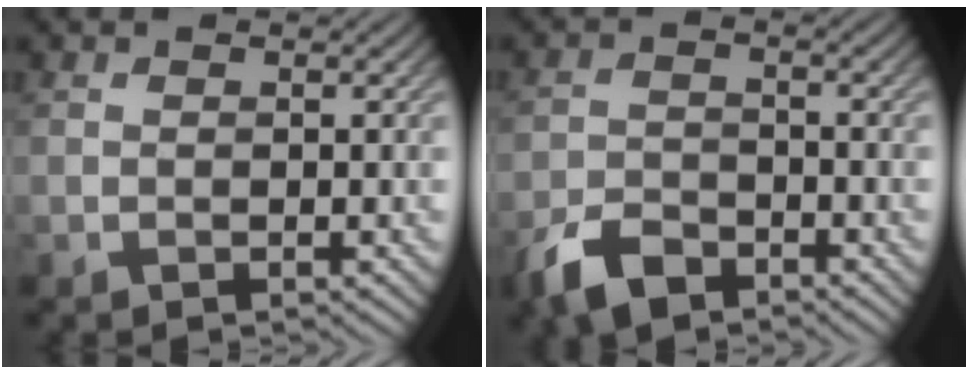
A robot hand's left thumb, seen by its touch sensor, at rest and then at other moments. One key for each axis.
{"total": 5.5, "fx": -4.1, "fy": 2.6, "fz": 2.7, "tx": -0.057, "ty": -0.005, "tz": -0.086}